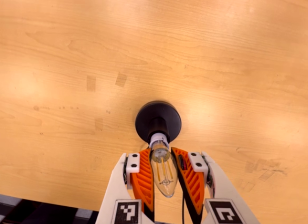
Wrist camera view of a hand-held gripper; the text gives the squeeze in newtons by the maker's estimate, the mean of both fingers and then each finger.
{"total": 19.0, "left": 17.7, "right": 20.3}